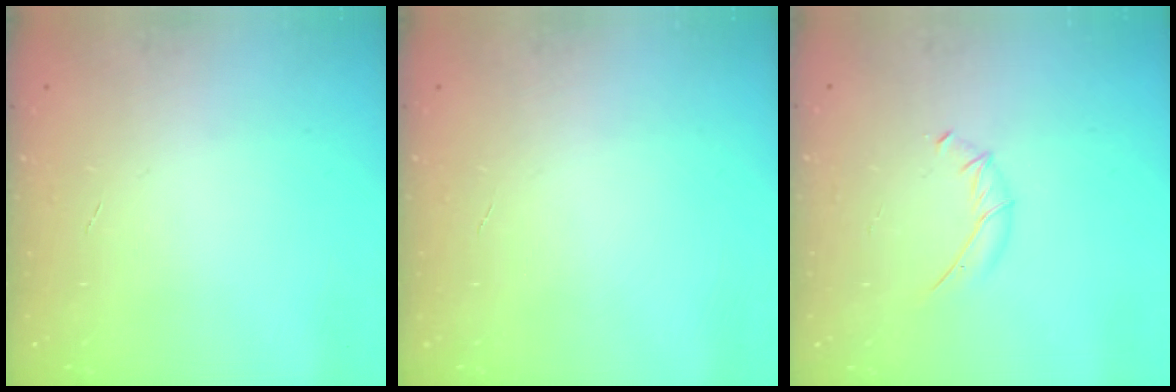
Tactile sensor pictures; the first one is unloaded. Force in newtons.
{"total": 0.0}
{"total": 6.2, "press": 6.0, "slide": 1.6}